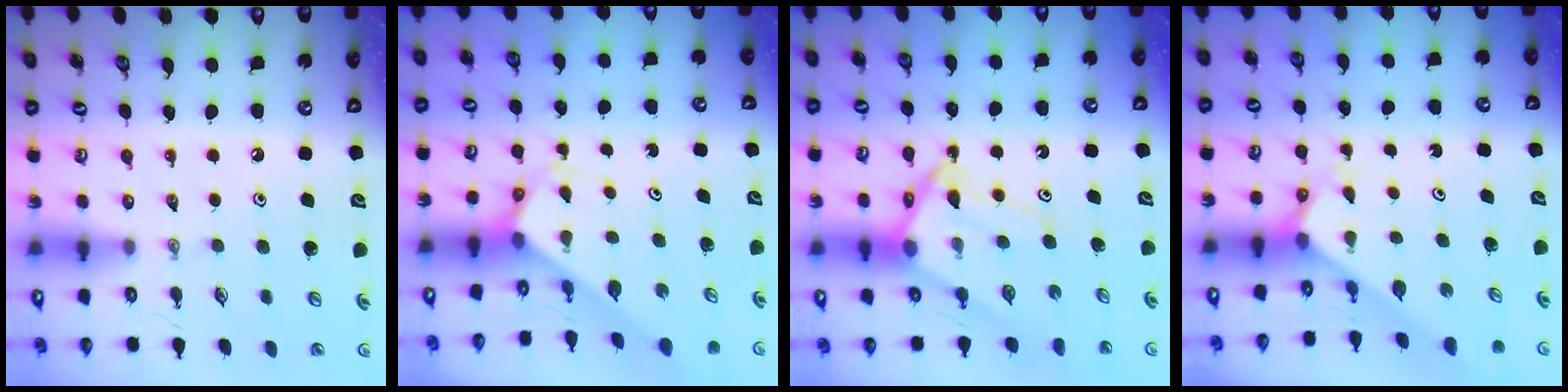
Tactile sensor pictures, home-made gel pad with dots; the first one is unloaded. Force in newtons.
{"total": 2.8, "press": 2.8, "slide": 0.2}
{"total": 10.6, "press": 10.5, "slide": 0.9}
{"total": 2.1, "press": 2.1, "slide": 0.2}